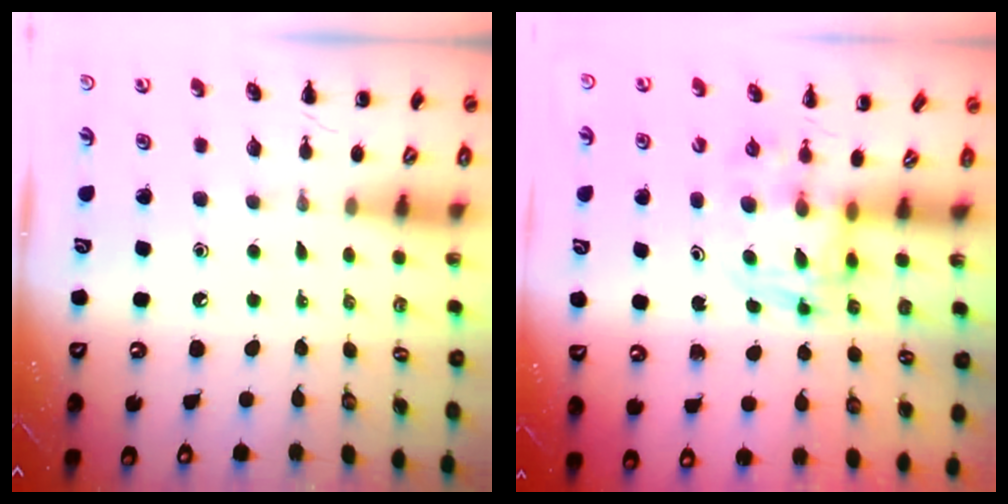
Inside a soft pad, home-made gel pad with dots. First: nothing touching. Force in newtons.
{"total": 3.5, "press": 3.5, "slide": 0.6}